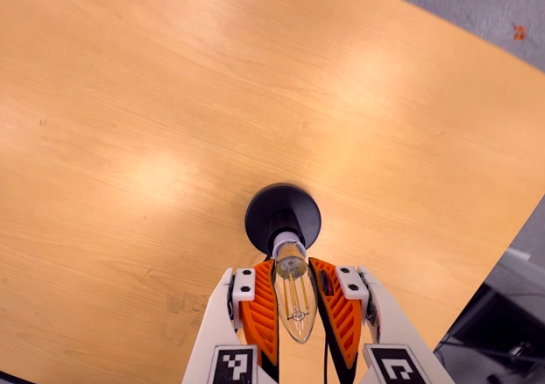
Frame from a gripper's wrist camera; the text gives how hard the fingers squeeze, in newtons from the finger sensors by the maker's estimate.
{"total": 17.1, "left": 16.0, "right": 18.1}